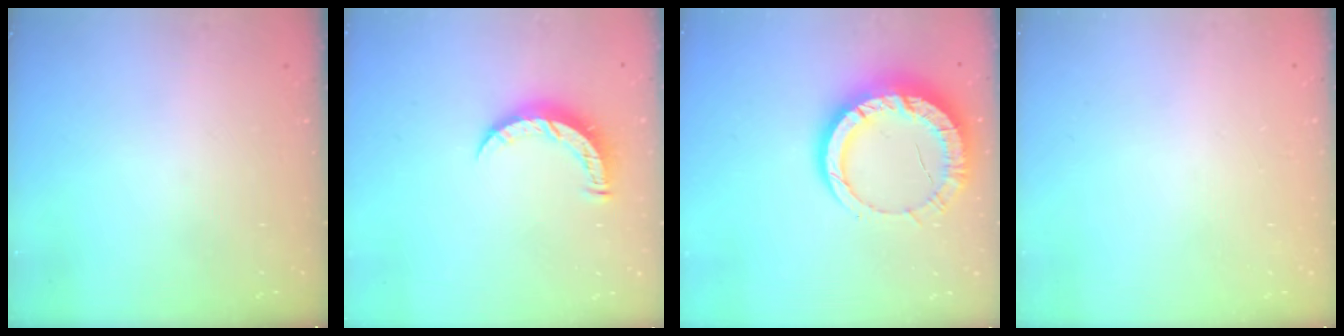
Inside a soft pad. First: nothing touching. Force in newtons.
{"total": 7.7, "press": 7.7, "slide": 0.3}
{"total": 14.3, "press": 14.3, "slide": 1.4}
{"total": 2.7, "press": 2.7, "slide": 0.2}